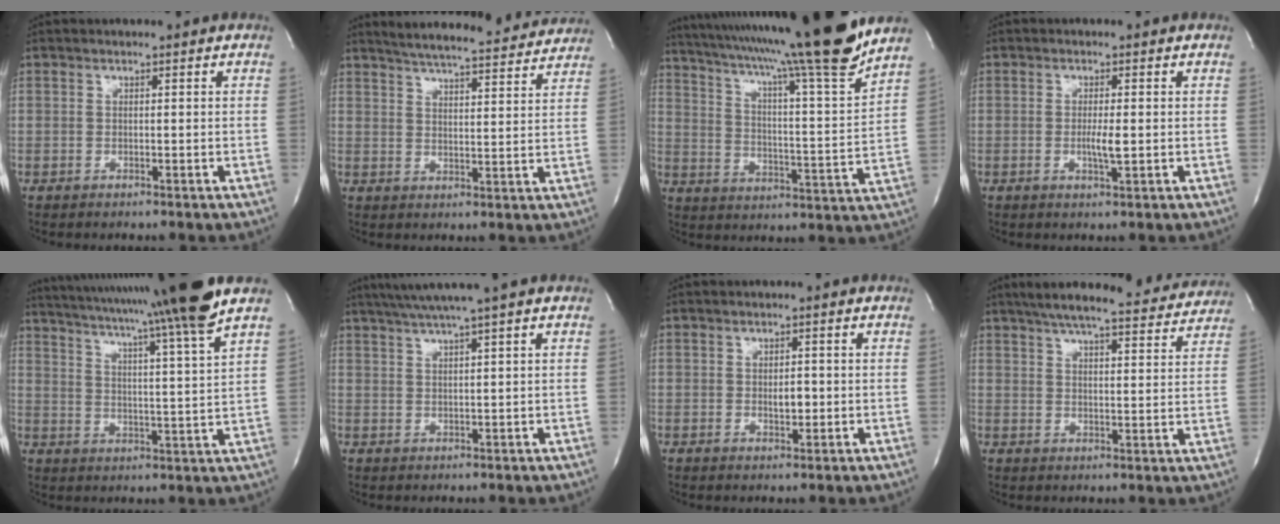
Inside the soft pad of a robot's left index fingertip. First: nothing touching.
{"total": 18.6, "force": [17.5, 1.6, 6.1], "torque": [-0.099, -0.010, 0.224]}
{"total": 23.1, "force": [19.4, -1.8, 12.5], "torque": [-0.210, -0.043, 0.276]}
{"total": 2.7, "force": [-0.4, 0.3, 2.7], "torque": [-0.054, -0.006, -0.006]}
{"total": 20.1, "force": [16.6, -2.9, 10.9], "torque": [-0.187, -0.043, 0.230]}
{"total": 6.8, "force": [5.1, -1.6, 4.2], "torque": [-0.070, 0.019, 0.082]}
{"total": 2.2, "force": [-0.2, 1.0, 1.9], "torque": [-0.033, -0.002, -0.001]}
{"total": 19.4, "force": [17.6, 2.5, 7.9], "torque": [-0.126, 0.001, 0.225]}